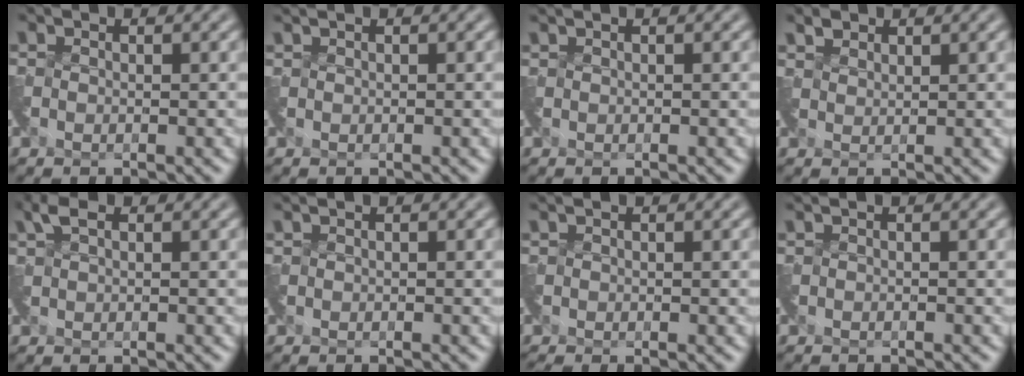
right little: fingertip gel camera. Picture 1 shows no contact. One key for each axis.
{"total": 0.8, "fx": 0.5, "fy": 0.1, "fz": 0.7, "tx": -0.011, "ty": 0.004, "tz": 0.007}
{"total": 0.7, "fx": 0.4, "fy": 0.1, "fz": 0.6, "tx": -0.010, "ty": 0.004, "tz": 0.007}
{"total": 1.2, "fx": 1.1, "fy": 0.2, "fz": -0.4, "tx": 0.003, "ty": 0.003, "tz": 0.029}
{"total": 1.2, "fx": 1.0, "fy": 0.3, "fz": 0.6, "tx": -0.012, "ty": 0.005, "tz": 0.018}
{"total": 0.5, "fx": 0.2, "fy": 0.0, "fz": 0.5, "tx": -0.011, "ty": -0.003, "tz": 0.000}
{"total": 1.1, "fx": 0.0, "fy": 0.0, "fz": 1.1, "tx": -0.021, "ty": -0.001, "tz": -0.004}
{"total": 0.7, "fx": -0.5, "fy": -0.1, "fz": 0.5, "tx": -0.011, "ty": -0.012, "tz": -0.013}